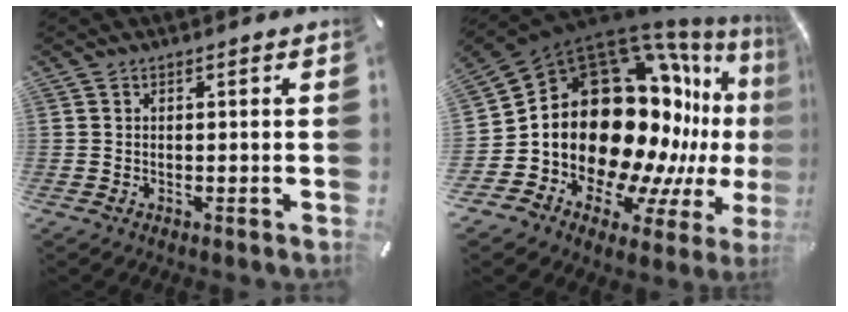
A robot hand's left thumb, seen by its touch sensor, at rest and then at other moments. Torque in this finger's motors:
{"motor_torque": [1.67, 3.34, 2.27, 0.51, 0.55]}